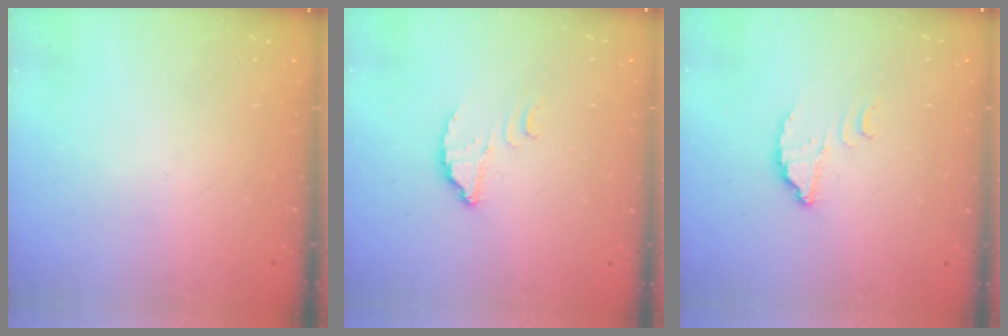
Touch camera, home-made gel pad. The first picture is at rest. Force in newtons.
{"total": 2.6, "press": 2.6, "slide": 0.2}
{"total": 2.6, "press": 2.6, "slide": 0.2}